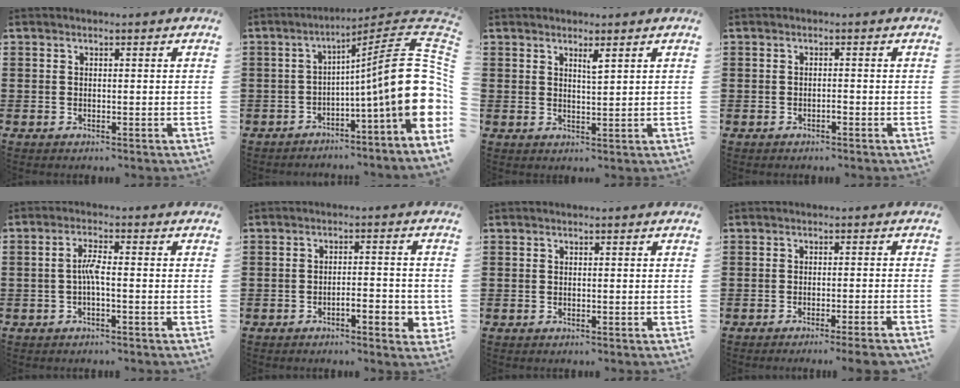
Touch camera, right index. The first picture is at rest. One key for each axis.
{"total": 15.9, "fx": -0.9, "fy": 2.8, "fz": 15.6, "tx": -0.219, "ty": -0.029, "tz": -0.023}
{"total": 1.9, "fx": 1.4, "fy": 0.2, "fz": 1.3, "tx": -0.019, "ty": -0.003, "tz": 0.022}
{"total": 0.8, "fx": -0.6, "fy": 0.1, "fz": 0.6, "tx": -0.012, "ty": -0.003, "tz": -0.010}
{"total": 3.0, "fx": -0.7, "fy": 0.4, "fz": 2.9, "tx": -0.063, "ty": 0.001, "tz": -0.018}
{"total": 3.6, "fx": -1.8, "fy": 0.8, "fz": 3.1, "tx": -0.049, "ty": 0.003, "tz": -0.033}
{"total": 0.0}
{"total": 2.4, "fx": -2.0, "fy": -0.6, "fz": 1.3, "tx": -0.021, "ty": -0.006, "tz": -0.037}